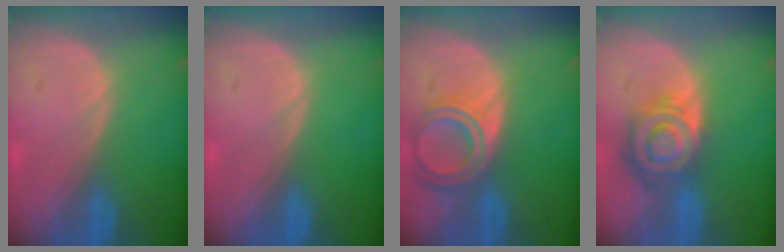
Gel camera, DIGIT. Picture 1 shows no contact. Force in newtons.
{"total": 0.0}
{"total": 6.7, "press": 6.0, "slide": 2.8}
{"total": 8.5, "press": 7.4, "slide": 4.3}